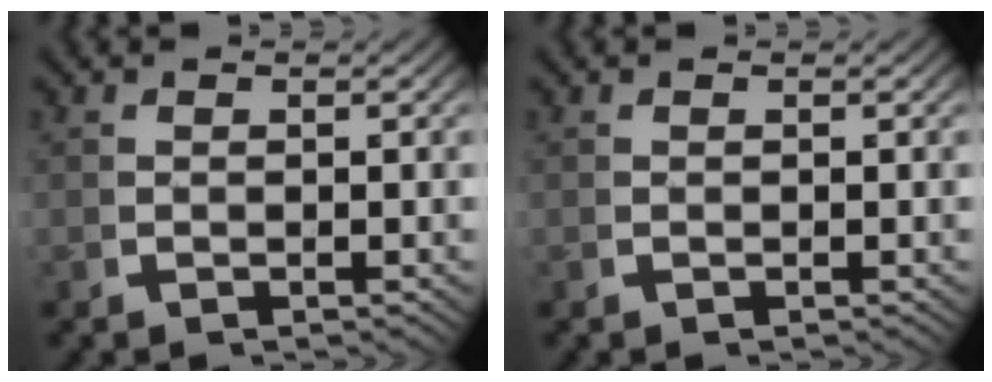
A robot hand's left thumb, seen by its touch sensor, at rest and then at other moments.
{"total": 0.0}